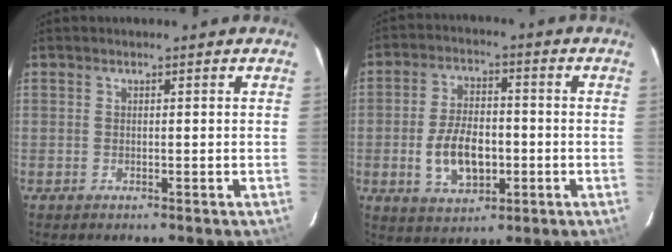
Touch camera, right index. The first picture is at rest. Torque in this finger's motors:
{"motor_torque": [0.92, -0.82, 0.58, 0.10]}